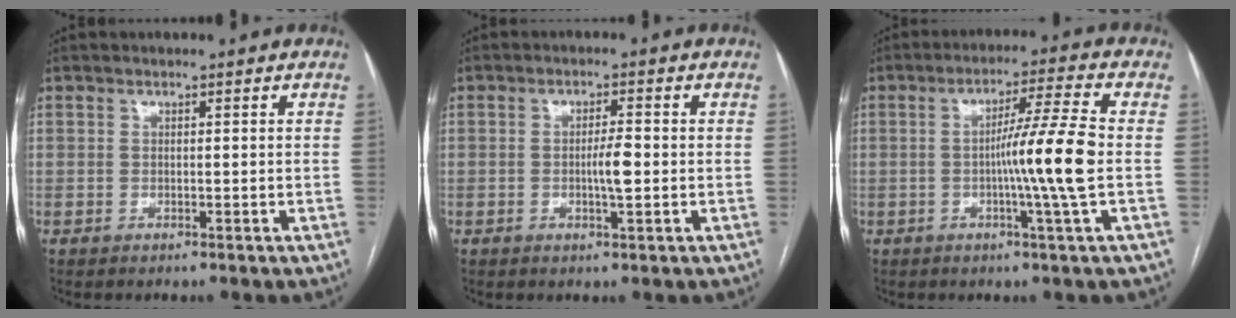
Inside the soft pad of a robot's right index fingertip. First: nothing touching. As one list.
[{"total": 3.3, "force": [-0.4, 0.4, 3.3], "torque": [-0.058, -0.001, -0.007]}, {"total": 9.5, "force": [-1.2, -2.1, 9.2], "torque": [-0.156, -0.004, -0.022]}]